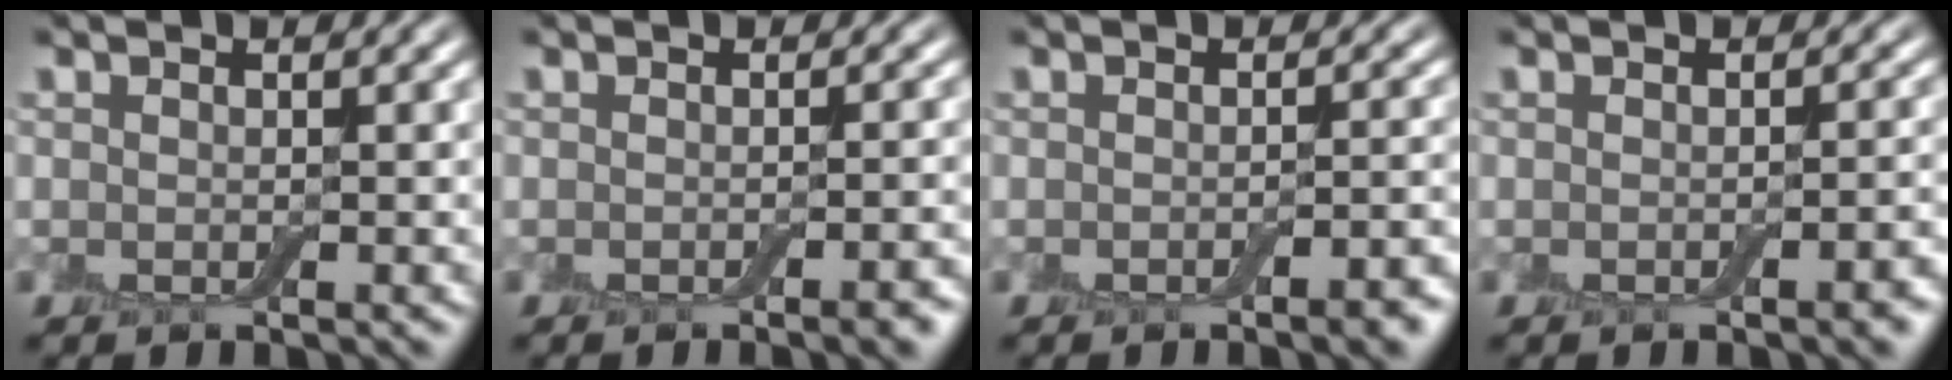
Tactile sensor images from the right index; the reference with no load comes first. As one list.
[{"total": 2.3, "force": [-1.1, 0.6, 1.9], "torque": [-0.018, 0.002, -0.017]}, {"total": 2.6, "force": [-1.3, 0.7, 2.2], "torque": [-0.024, 0.001, -0.019]}, {"total": 1.8, "force": [-0.8, 0.5, 1.6], "torque": [-0.016, 0.002, -0.009]}]